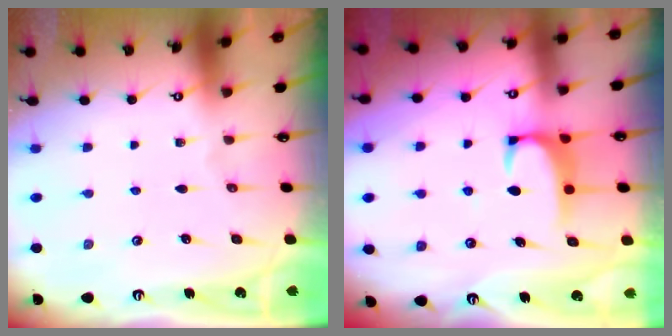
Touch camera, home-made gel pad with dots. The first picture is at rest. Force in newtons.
{"total": 1.9, "press": 1.8, "slide": 0.3}